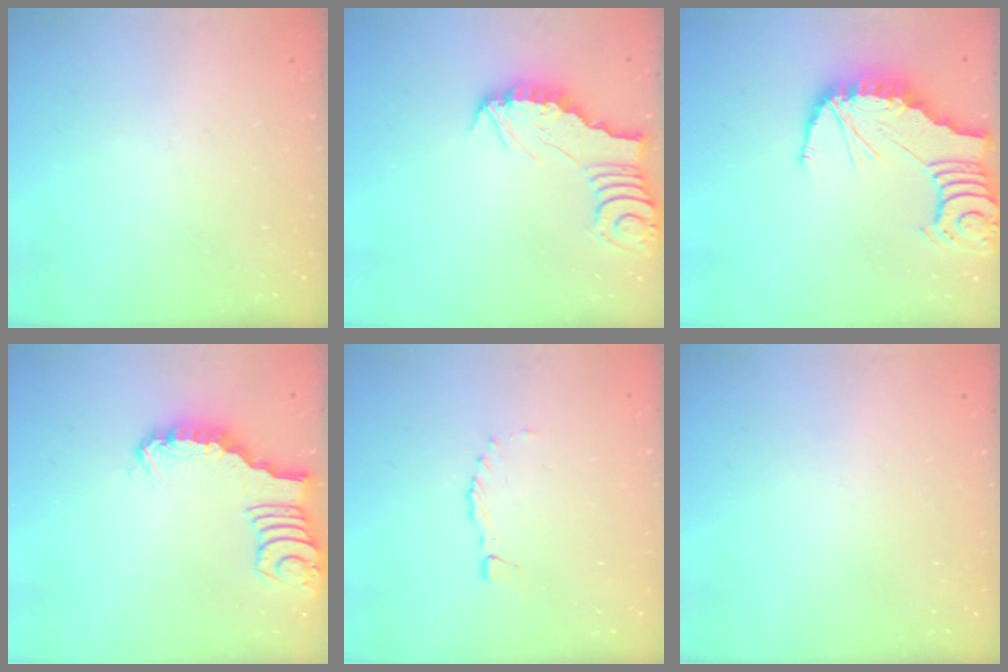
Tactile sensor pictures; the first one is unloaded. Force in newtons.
{"total": 3.0, "press": 3.0, "slide": 0.3}
{"total": 5.6, "press": 5.5, "slide": 0.6}
{"total": 2.8, "press": 2.7, "slide": 0.4}
{"total": 0.0}
{"total": 0.0}